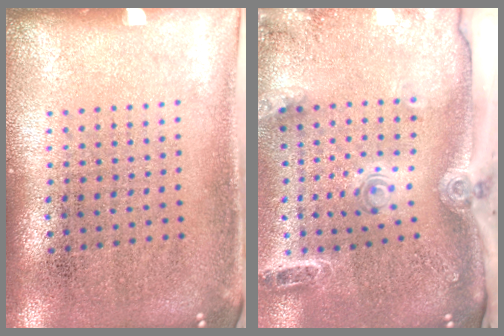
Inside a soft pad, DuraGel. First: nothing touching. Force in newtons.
{"total": 2.9, "press": 2.0, "slide": 2.0}